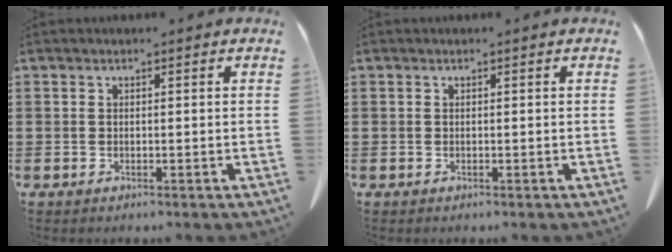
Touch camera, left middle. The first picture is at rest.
{"total": 0.0}